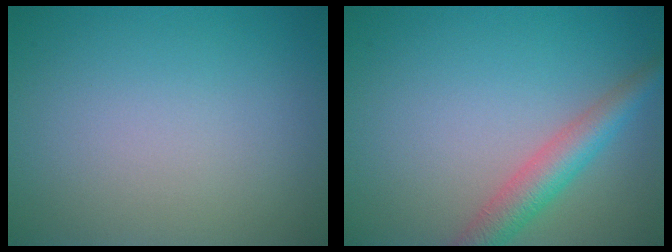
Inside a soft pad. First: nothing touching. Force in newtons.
{"total": 3.9, "press": 3.9, "slide": 0.1}